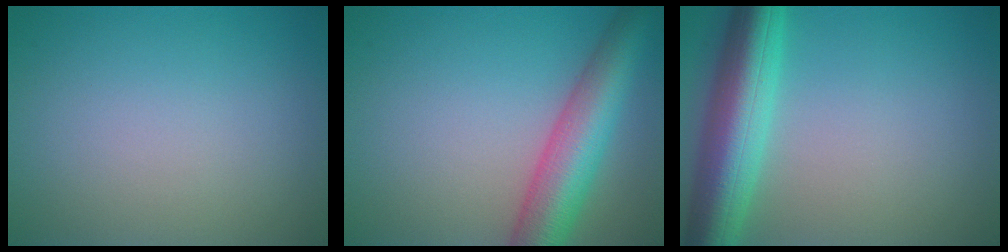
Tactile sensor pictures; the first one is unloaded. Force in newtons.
{"total": 7.5, "press": 7.5, "slide": 0.3}
{"total": 8.0, "press": 8.0, "slide": 0.4}